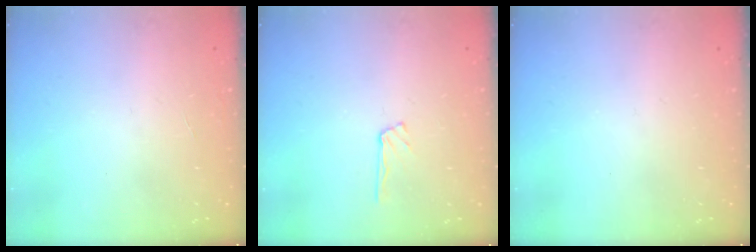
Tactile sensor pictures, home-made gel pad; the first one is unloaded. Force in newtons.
{"total": 4.7, "press": 4.6, "slide": 0.5}
{"total": 0.0}